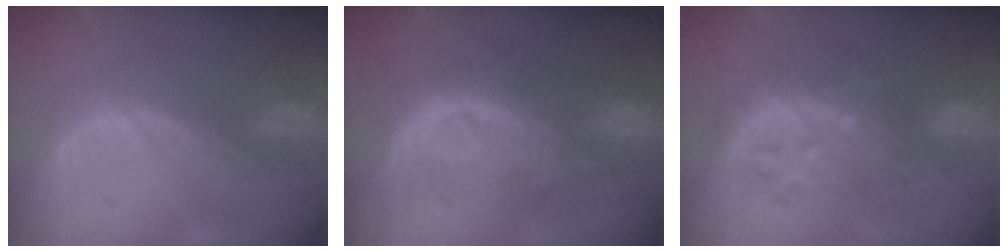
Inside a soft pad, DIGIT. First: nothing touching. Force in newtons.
{"total": 9.1, "press": 9.1, "slide": 0.3}
{"total": 9.3, "press": 8.1, "slide": 4.6}